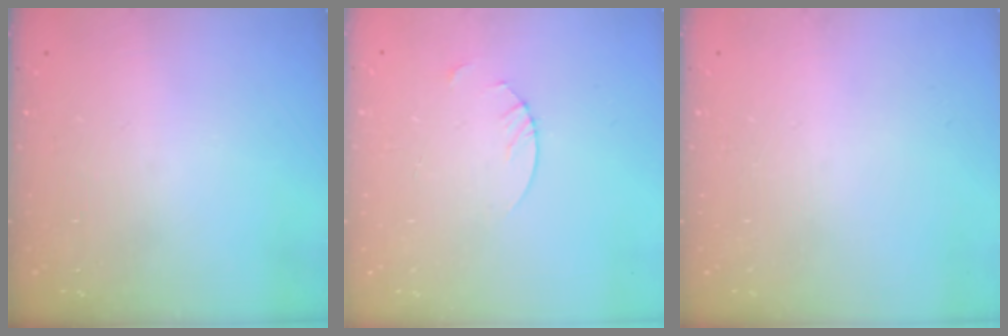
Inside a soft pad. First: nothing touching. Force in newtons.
{"total": 1.8, "press": 1.8, "slide": 0.2}
{"total": 0.0}